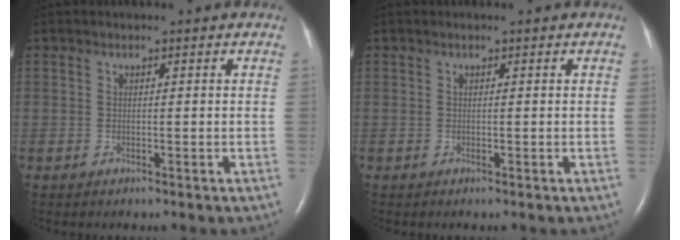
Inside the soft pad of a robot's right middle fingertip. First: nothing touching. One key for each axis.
{"total": 0.0}